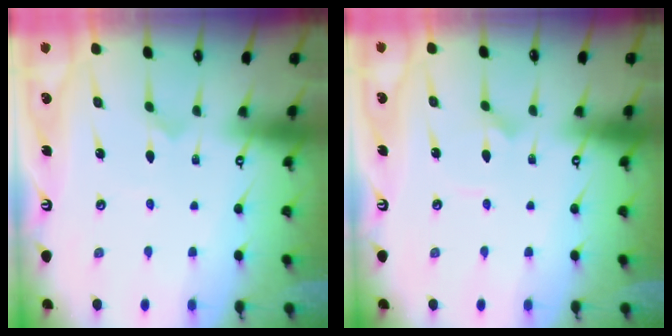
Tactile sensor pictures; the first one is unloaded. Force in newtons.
{"total": 2.7, "press": 2.7, "slide": 0.1}